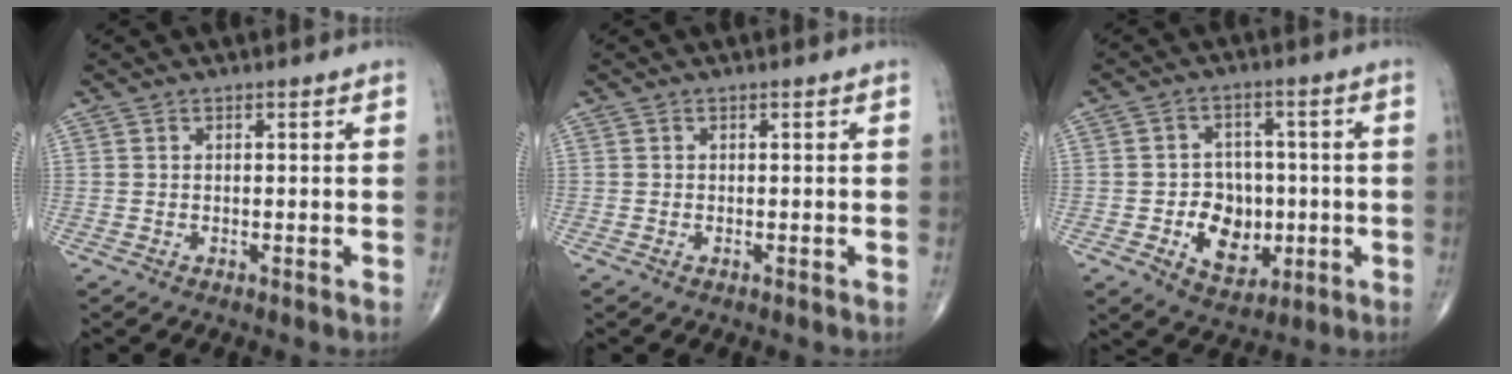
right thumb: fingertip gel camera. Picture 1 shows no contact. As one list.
[{"total": 0.0}, {"total": 9.7, "force": [-2.0, 7.6, 5.8], "torque": [-0.039, 0.010, -0.023]}]